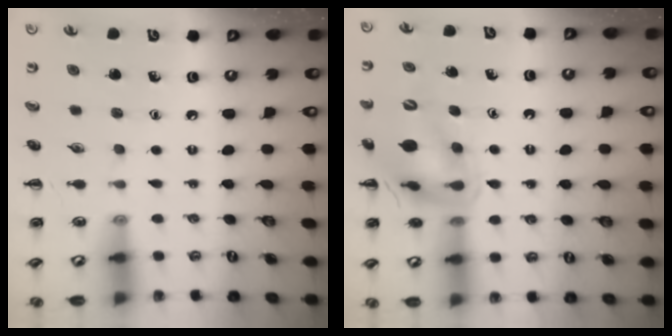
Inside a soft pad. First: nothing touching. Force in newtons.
{"total": 17.3, "press": 17.0, "slide": 3.0}